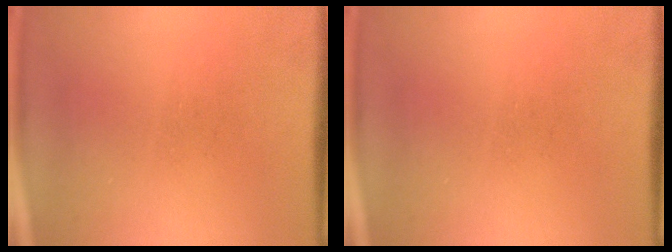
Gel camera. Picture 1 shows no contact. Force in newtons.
{"total": 0.0}